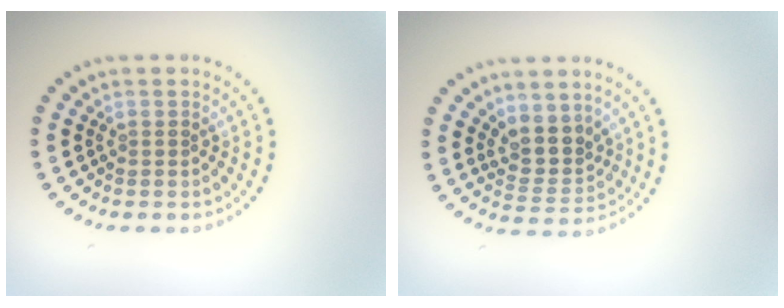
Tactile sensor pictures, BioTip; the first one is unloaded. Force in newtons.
{"total": 2.9, "press": 2.4, "slide": 1.7}